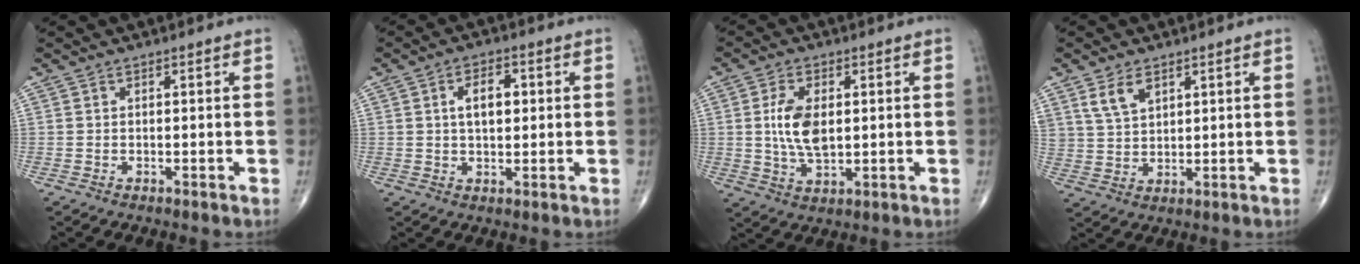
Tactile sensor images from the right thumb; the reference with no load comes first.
{"total": 6.1, "force": [1.2, 3.4, 4.8], "torque": [-0.068, 0.005, 0.017]}
{"total": 8.4, "force": [1.0, 4.5, 7.0], "torque": [-0.134, -0.007, 0.022]}
{"total": 5.4, "force": [3.1, 3.1, 3.1], "torque": [-0.050, -0.015, 0.068]}